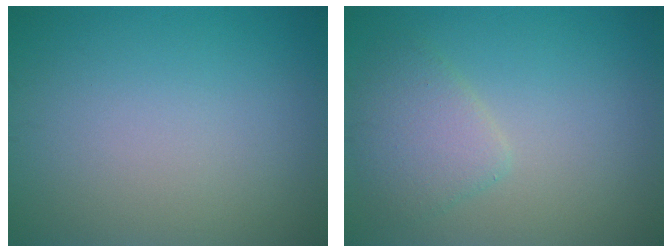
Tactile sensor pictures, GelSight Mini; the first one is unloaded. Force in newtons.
{"total": 3.0, "press": 3.0, "slide": 0.2}